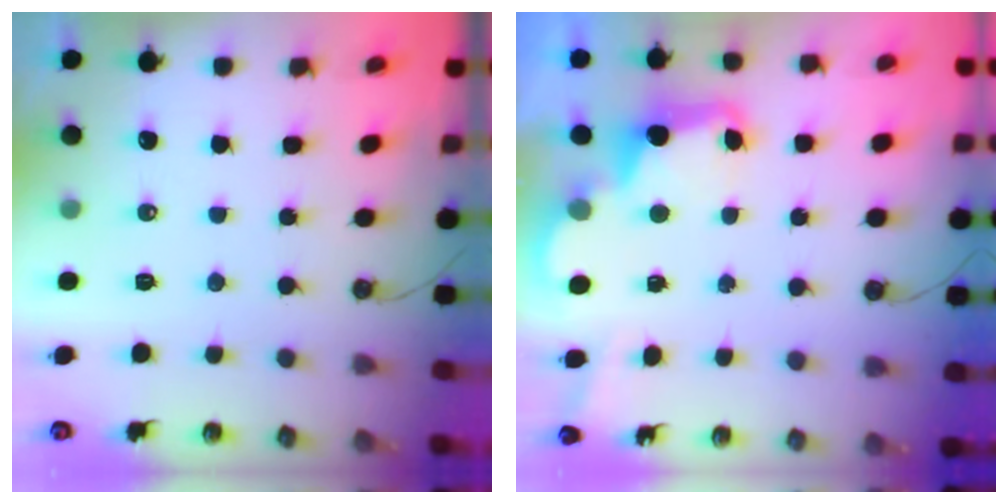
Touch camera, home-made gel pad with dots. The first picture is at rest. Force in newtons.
{"total": 3.4, "press": 3.3, "slide": 0.6}